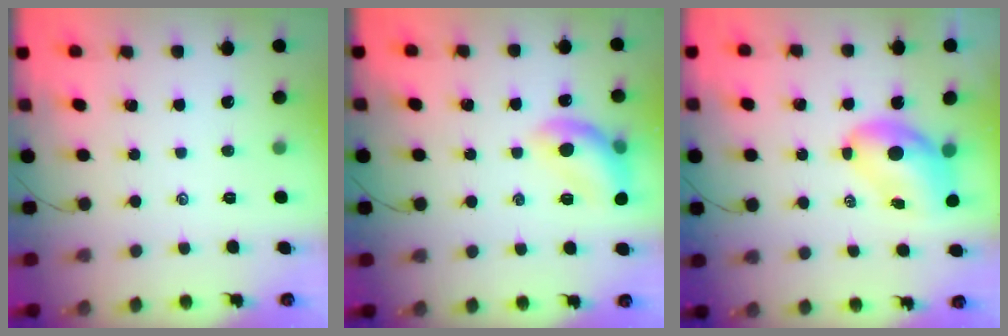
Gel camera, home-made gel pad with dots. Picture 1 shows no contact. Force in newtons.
{"total": 13.0, "press": 12.9, "slide": 1.0}
{"total": 7.9, "press": 7.7, "slide": 1.7}